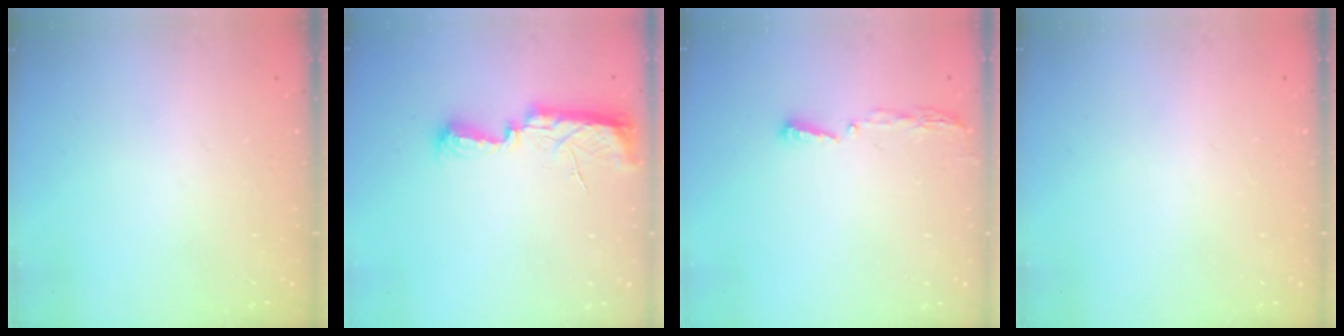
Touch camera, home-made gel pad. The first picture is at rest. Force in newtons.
{"total": 10.0, "press": 8.9, "slide": 4.5}
{"total": 3.4, "press": 3.4, "slide": 0.4}
{"total": 1.1, "press": 0.8, "slide": 0.7}